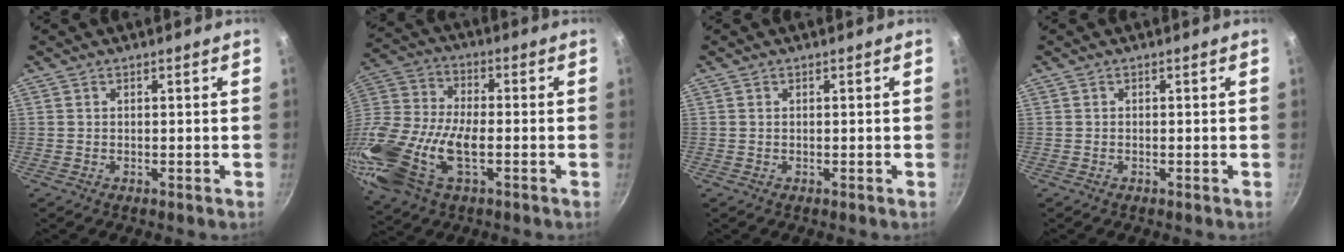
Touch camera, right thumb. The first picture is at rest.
{"total": 23.0, "force": [-6.4, 11.8, 18.6], "torque": [-0.459, -0.002, -0.114]}
{"total": 0.0}
{"total": 0.0}